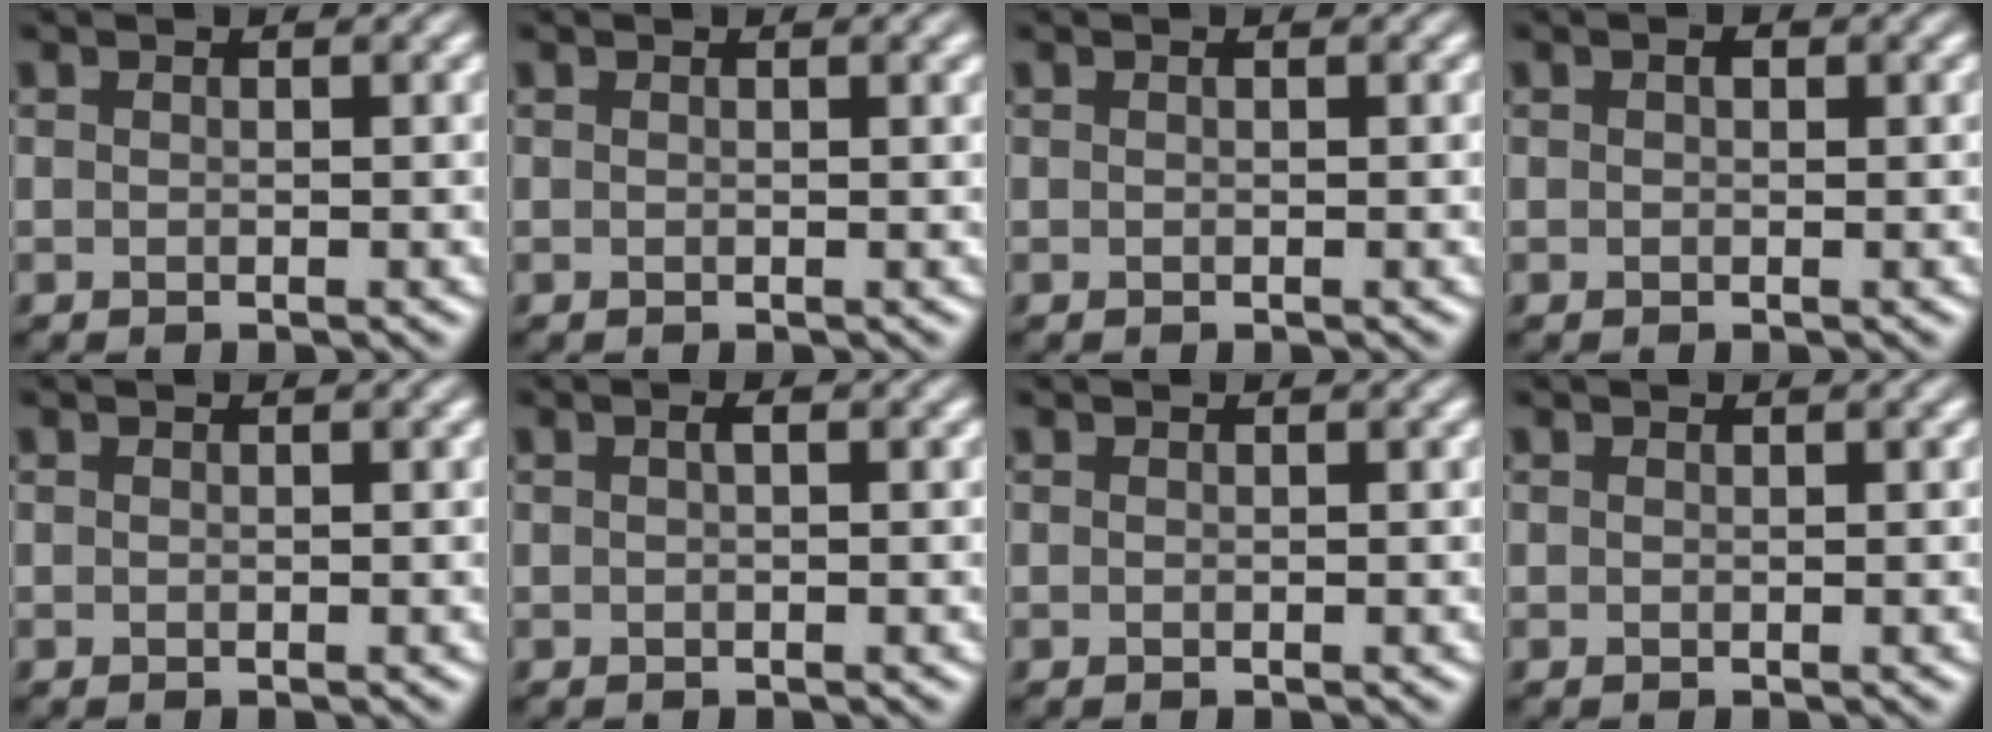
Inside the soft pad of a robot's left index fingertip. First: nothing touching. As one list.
[{"total": 0.7, "force": [0.4, 0.1, 0.5], "torque": [-0.004, 0.004, 0.006]}, {"total": 0.0}, {"total": 0.8, "force": [0.2, 0.4, 0.6], "torque": [-0.010, 0.001, 0.001]}, {"total": 0.0}, {"total": 0.7, "force": [0.2, 0.2, 0.7], "torque": [-0.014, 0.006, 0.004]}, {"total": 0.0}, {"total": 0.0}]